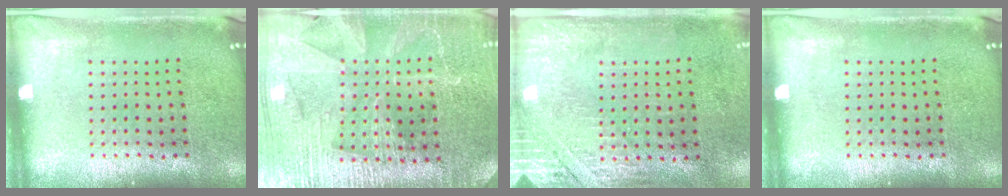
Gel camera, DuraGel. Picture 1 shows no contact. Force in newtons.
{"total": 3.8, "press": 3.7, "slide": 1.2}
{"total": 2.7, "press": 2.4, "slide": 1.3}
{"total": 0.0}